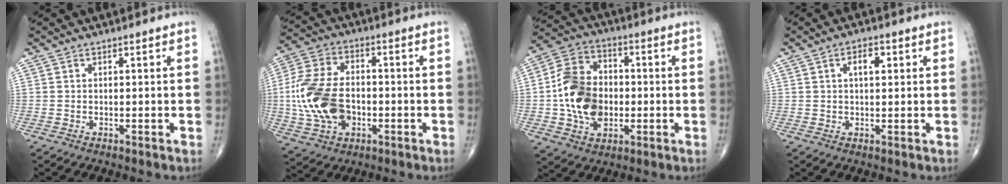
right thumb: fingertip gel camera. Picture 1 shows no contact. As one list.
[{"total": 16.5, "force": [-2.3, 10.9, 12.2], "torque": [-0.243, 0.015, -0.038]}, {"total": 15.6, "force": [-0.7, 10.2, 11.7], "torque": [-0.213, 0.013, -0.011]}, {"total": 3.6, "force": [1.0, 1.7, 3.0], "torque": [-0.045, 0.004, 0.014]}]